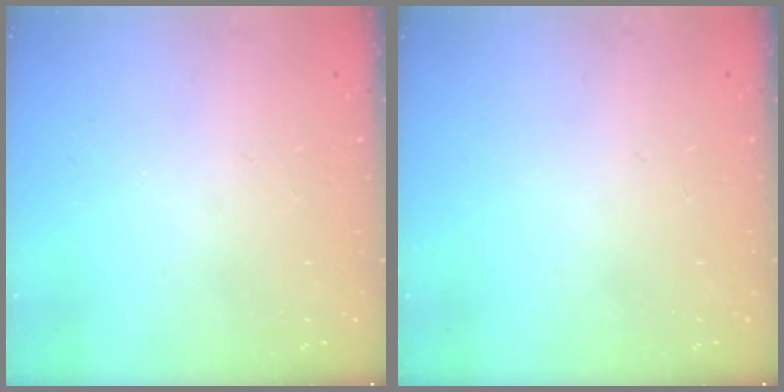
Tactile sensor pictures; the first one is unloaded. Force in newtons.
{"total": 0.0}